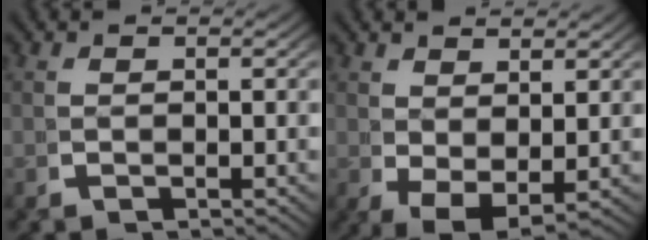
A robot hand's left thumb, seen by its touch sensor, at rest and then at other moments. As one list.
[{"total": 4.3, "force": [-0.8, 2.9, 3.1], "torque": [-0.070, -0.036, 0.013]}]